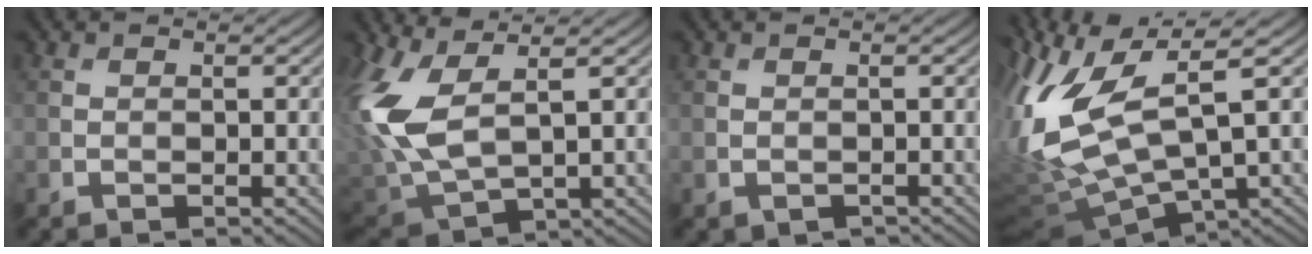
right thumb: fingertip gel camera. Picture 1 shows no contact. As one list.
[{"total": 11.2, "force": [2.3, 5.5, 9.5], "torque": [-0.259, -0.007, 0.051]}, {"total": 0.6, "force": [-0.4, 0.4, 0.2], "torque": [-0.005, -0.006, -0.005]}, {"total": 13.4, "force": [2.1, 4.9, 12.3], "torque": [-0.292, 0.003, 0.047]}]